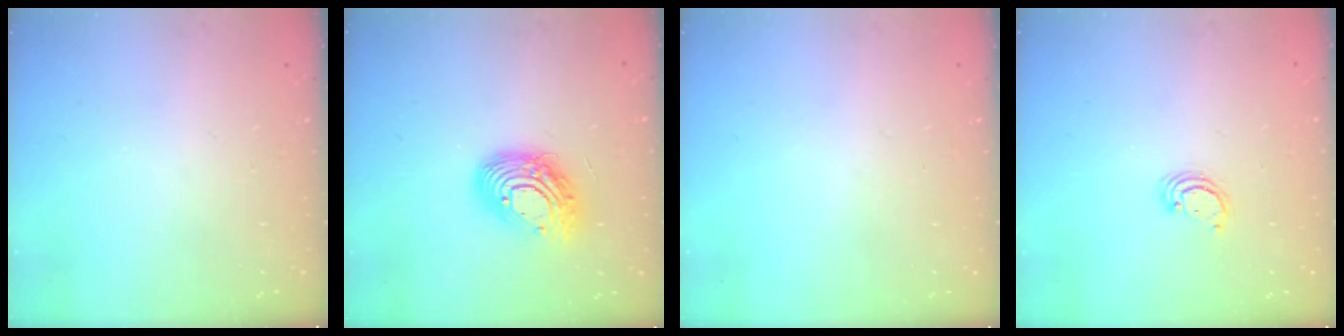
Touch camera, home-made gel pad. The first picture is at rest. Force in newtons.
{"total": 14.4, "press": 14.3, "slide": 1.3}
{"total": 0.0}
{"total": 2.6, "press": 2.6, "slide": 0.3}